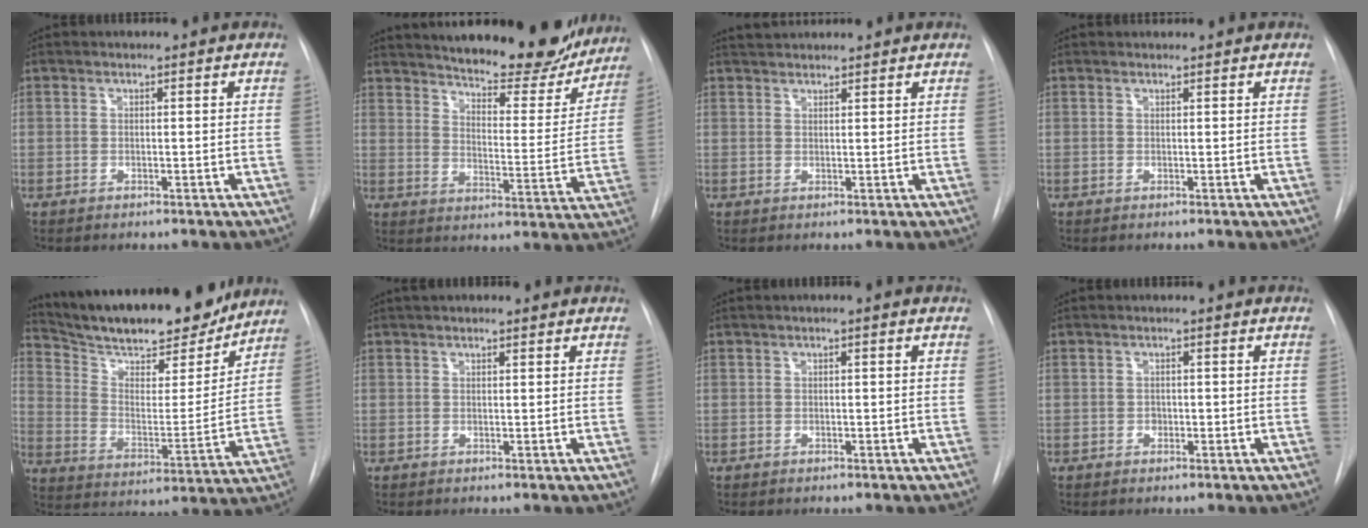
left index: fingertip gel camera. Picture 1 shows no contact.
{"total": 24.3, "force": [21.5, 5.2, 10.0], "torque": [-0.155, -0.044, 0.276]}
{"total": 3.6, "force": [3.5, 0.5, 0.9], "torque": [-0.014, 0.034, 0.061]}
{"total": 2.3, "force": [2.2, 0.3, 0.4], "torque": [-0.007, 0.024, 0.031]}
{"total": 22.8, "force": [20.1, 4.8, 9.5], "torque": [-0.160, -0.008, 0.303]}
{"total": 3.0, "force": [2.3, 1.0, 1.8], "torque": [-0.027, 0.025, 0.034]}
{"total": 0.8, "force": [0.2, 0.1, 0.8], "torque": [-0.015, 0.004, 0.002]}
{"total": 0.8, "force": [-0.2, 0.7, 0.4], "torque": [-0.002, 0.003, -0.003]}